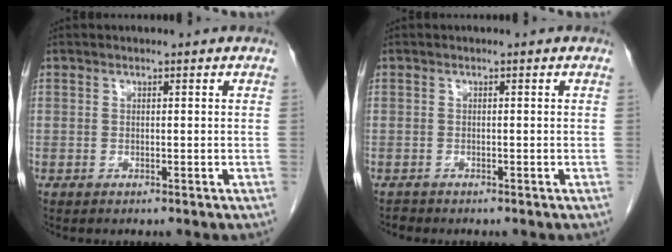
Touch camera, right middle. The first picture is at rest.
{"total": 0.5, "force": [-0.5, 0.1, -0.2], "torque": [-0.004, -0.003, -0.011]}